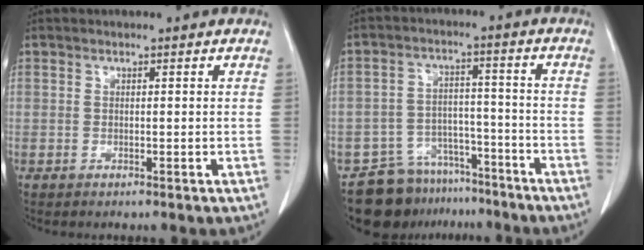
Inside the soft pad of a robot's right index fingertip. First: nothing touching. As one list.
[{"total": 10.4, "force": [-8.2, 6.1, 1.7], "torque": [-0.015, 0.037, -0.125]}]